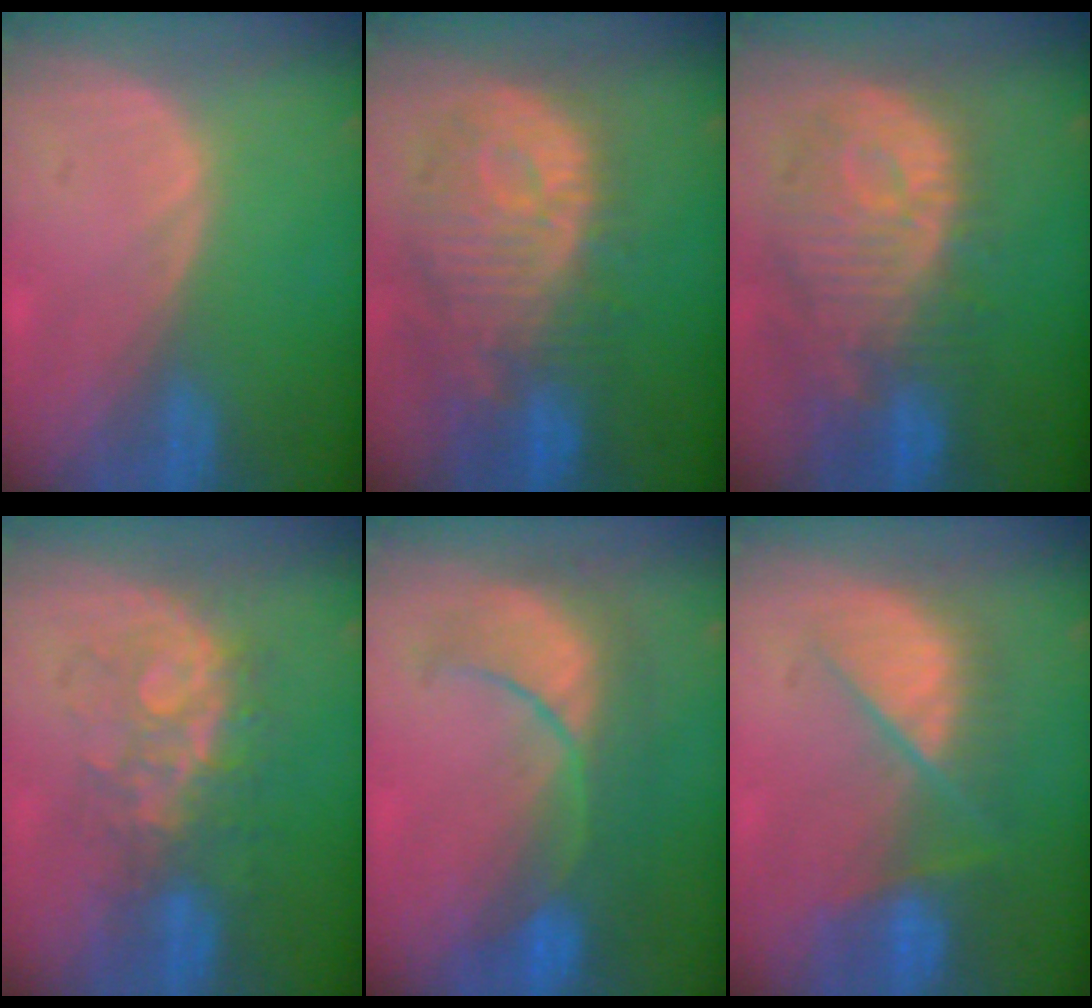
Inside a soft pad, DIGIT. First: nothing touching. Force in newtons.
{"total": 12.4, "press": 11.2, "slide": 5.4}
{"total": 12.4, "press": 11.2, "slide": 5.4}
{"total": 7.7, "press": 7.4, "slide": 2.1}
{"total": 8.9, "press": 8.5, "slide": 2.6}
{"total": 8.0, "press": 7.6, "slide": 2.4}